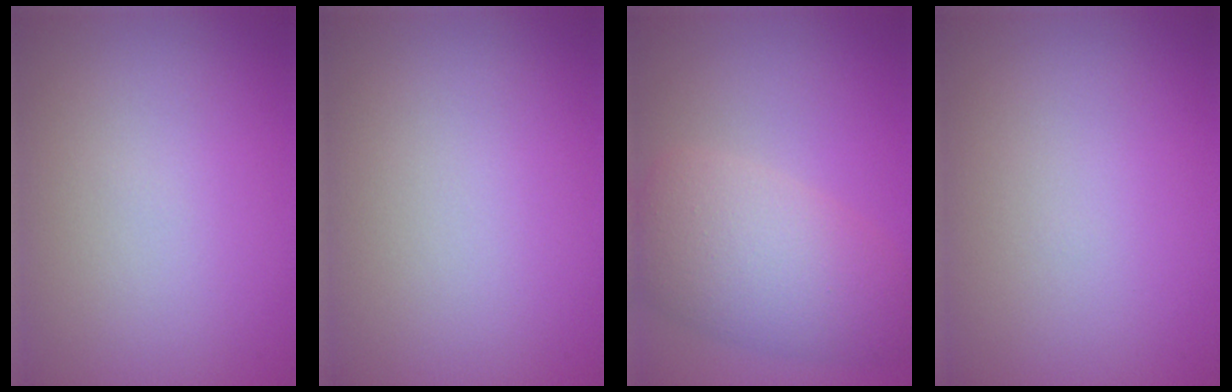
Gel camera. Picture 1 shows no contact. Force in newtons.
{"total": 0.0}
{"total": 6.4, "press": 6.4, "slide": 0.3}
{"total": 0.0}